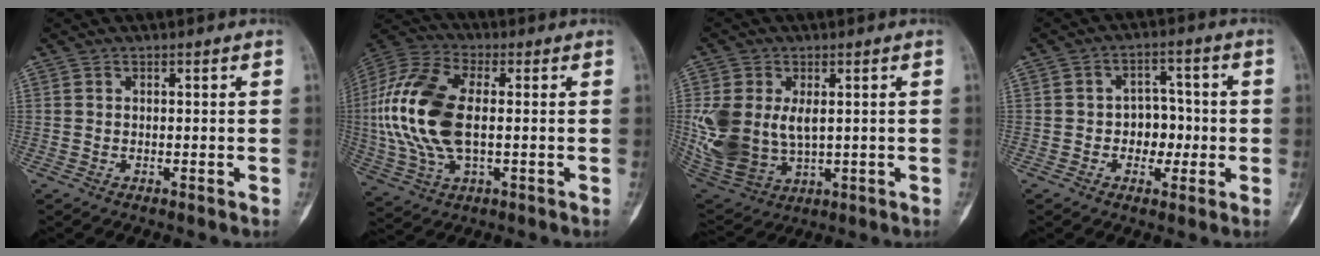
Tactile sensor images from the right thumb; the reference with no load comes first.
{"total": 18.5, "force": [-0.1, 9.9, 15.7], "torque": [-0.347, 0.010, -0.002]}
{"total": 15.0, "force": [0.9, 9.9, 11.3], "torque": [-0.246, -0.013, 0.039]}
{"total": 6.3, "force": [-1.1, 4.9, 3.7], "torque": [-0.011, 0.023, -0.024]}